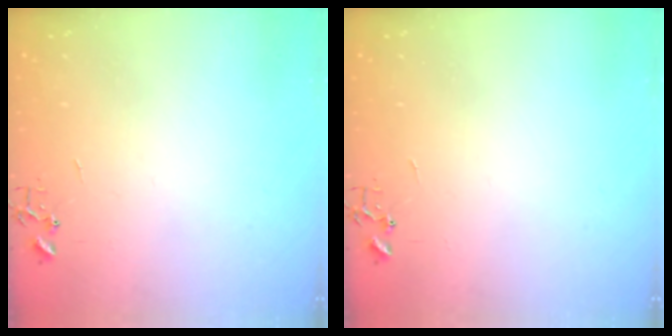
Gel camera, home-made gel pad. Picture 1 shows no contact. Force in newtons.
{"total": 0.0}